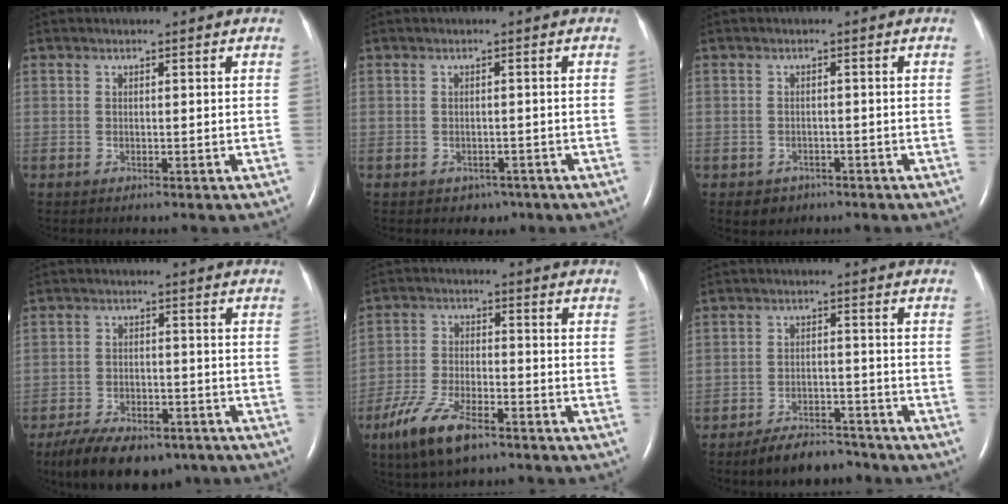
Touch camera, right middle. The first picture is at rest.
{"total": 2.1, "force": [-1.2, 1.6, 0.5], "torque": [-0.006, 0.005, -0.009]}
{"total": 2.4, "force": [-1.4, 2.0, 0.3], "torque": [-0.008, 0.007, -0.014]}
{"total": 12.8, "force": [-9.3, 5.7, 6.7], "torque": [-0.115, -0.006, -0.142]}
{"total": 10.1, "force": [-6.6, 3.3, 6.9], "torque": [-0.148, -0.014, -0.119]}
{"total": 6.6, "force": [-5.7, 2.5, 2.1], "torque": [-0.039, -0.003, -0.094]}